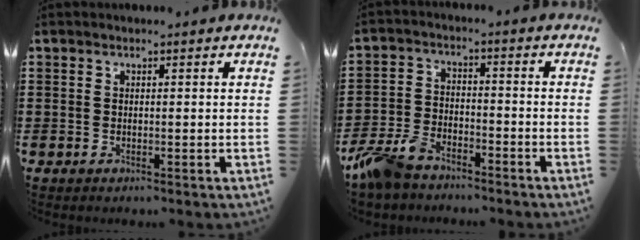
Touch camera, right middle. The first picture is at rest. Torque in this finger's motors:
{"motor_torque": [0.63, -0.06, 0.46, 0.17]}